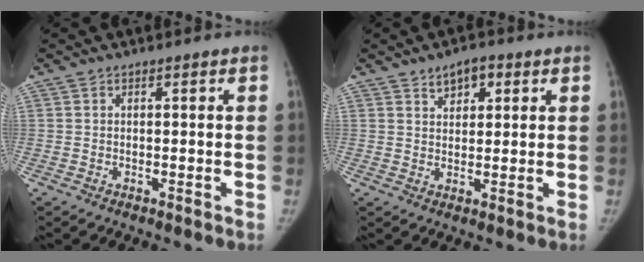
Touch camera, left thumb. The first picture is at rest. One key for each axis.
{"total": 4.4, "fx": 2.5, "fy": 2.5, "fz": 2.6, "tx": -0.017, "ty": -0.009, "tz": 0.038}